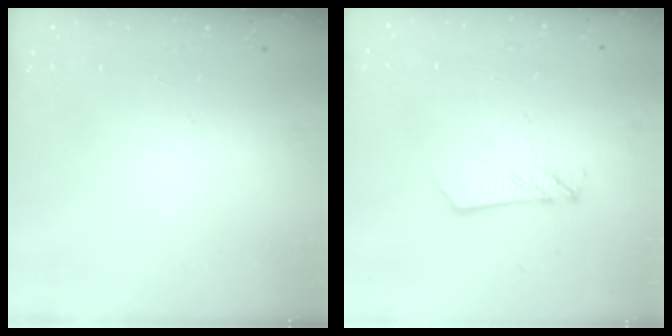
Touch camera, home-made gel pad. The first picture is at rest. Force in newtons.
{"total": 7.5, "press": 7.5, "slide": 0.3}